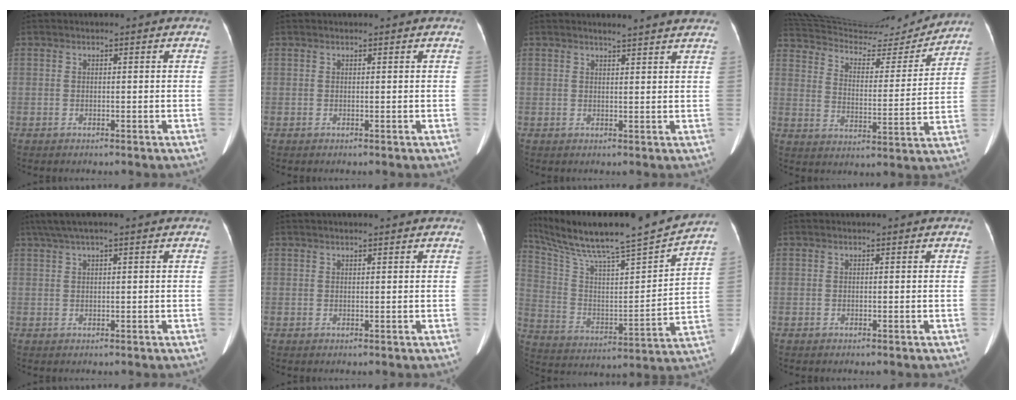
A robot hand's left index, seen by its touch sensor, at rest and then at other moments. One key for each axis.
{"total": 0.0}
{"total": 6.5, "fx": 6.0, "fy": 0.2, "fz": 2.5, "tx": -0.035, "ty": 0.007, "tz": 0.061}
{"total": 21.8, "fx": 20.6, "fy": 3.7, "fz": 6.0, "tx": -0.103, "ty": -0.017, "tz": 0.298}
{"total": 5.0, "fx": 3.6, "fy": -0.1, "fz": 3.4, "tx": -0.067, "ty": 0.036, "tz": 0.068}
{"total": 2.1, "fx": 1.8, "fy": 0.3, "fz": 1.1, "tx": -0.013, "ty": 0.023, "tz": 0.027}
{"total": 23.5, "fx": 20.8, "fy": 0.6, "fz": 10.8, "tx": -0.198, "ty": -0.017, "tz": 0.331}
{"total": 0.0}